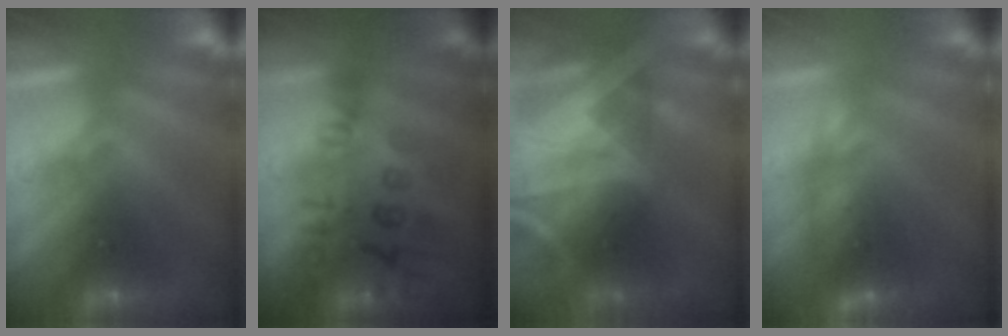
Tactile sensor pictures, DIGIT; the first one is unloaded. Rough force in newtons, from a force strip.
{"total": 2.9}
{"total": 7.2}
{"total": 4.7}